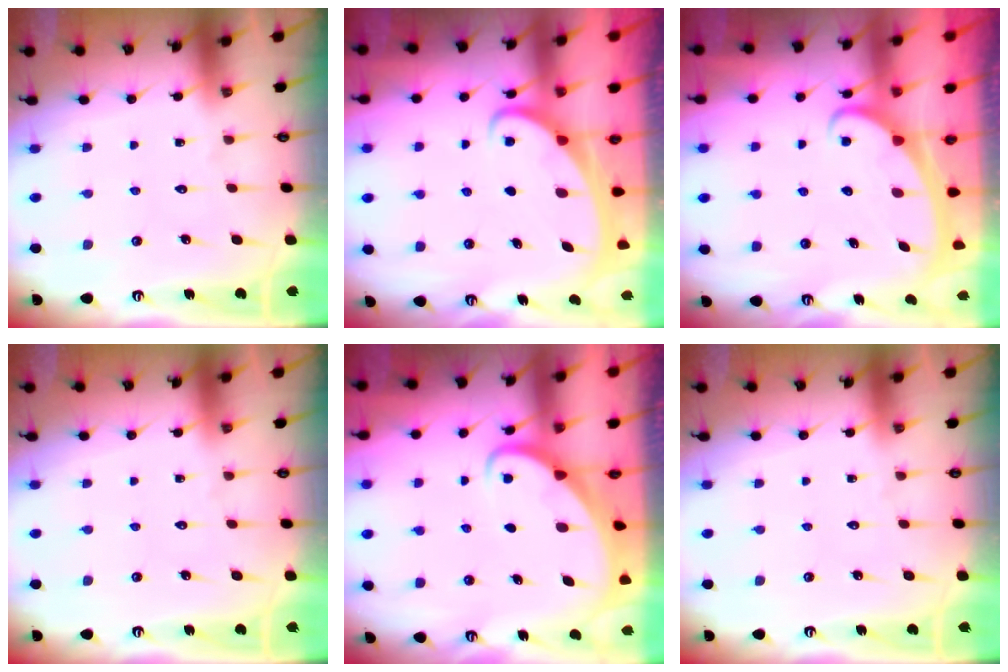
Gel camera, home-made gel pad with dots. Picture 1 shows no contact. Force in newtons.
{"total": 2.1, "press": 2.1, "slide": 0.3}
{"total": 2.3, "press": 2.3, "slide": 0.3}
{"total": 0.0}
{"total": 2.5, "press": 2.5, "slide": 0.2}
{"total": 0.0}